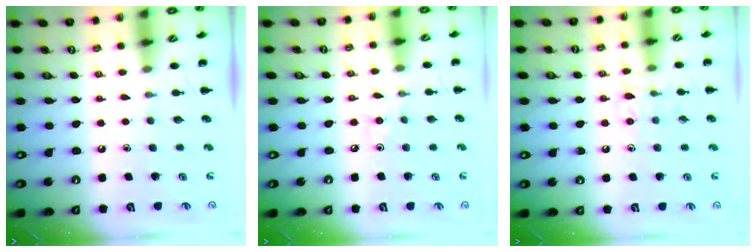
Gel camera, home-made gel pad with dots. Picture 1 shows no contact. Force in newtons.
{"total": 2.5, "press": 2.3, "slide": 0.8}
{"total": 6.9, "press": 6.7, "slide": 1.4}